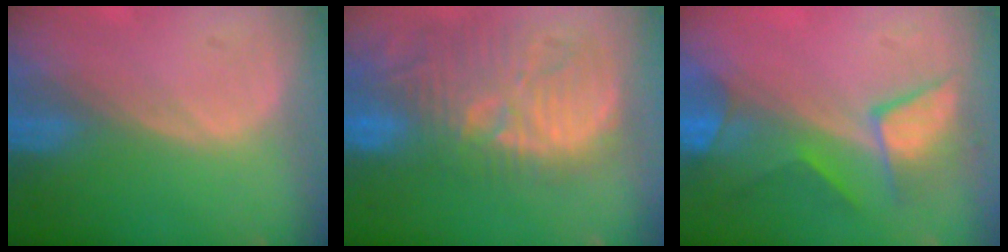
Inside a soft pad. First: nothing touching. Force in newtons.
{"total": 13.5, "press": 12.5, "slide": 5.0}
{"total": 7.5, "press": 7.2, "slide": 2.0}